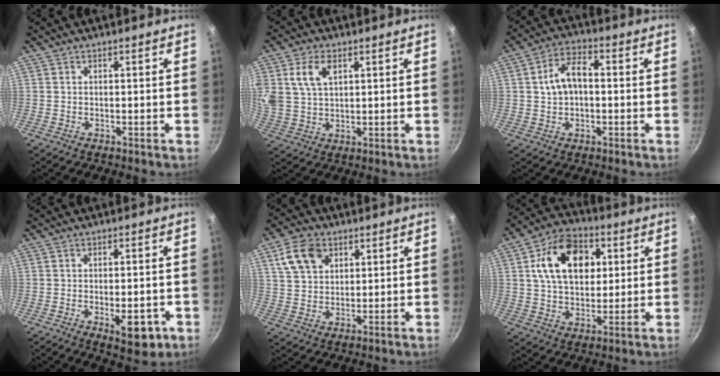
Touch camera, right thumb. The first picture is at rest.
{"total": 8.6, "force": [3.4, 5.3, 5.9], "torque": [-0.108, -0.002, 0.067]}
{"total": 7.8, "force": [0.4, 4.8, 6.1], "torque": [-0.099, 0.026, 0.001]}
{"total": 7.9, "force": [-2.7, 3.6, 6.5], "torque": [-0.062, 0.006, -0.028]}
{"total": 9.1, "force": [4.1, 6.5, 4.9], "torque": [-0.075, 0.001, 0.076]}
{"total": 16.3, "force": [4.4, 11.2, 11.0], "torque": [-0.148, 0.006, 0.064]}